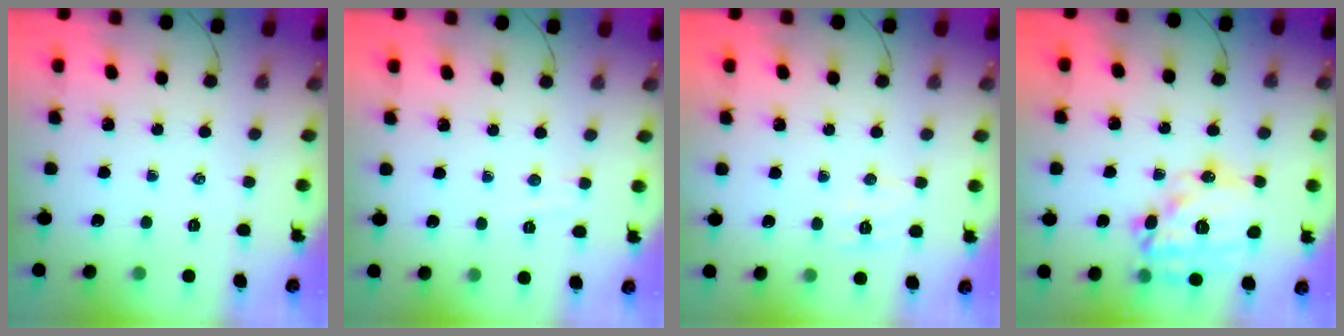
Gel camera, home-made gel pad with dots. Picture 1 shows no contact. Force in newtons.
{"total": 2.4, "press": 2.3, "slide": 0.6}
{"total": 5.4, "press": 5.4, "slide": 0.9}
{"total": 18.1, "press": 17.9, "slide": 2.5}